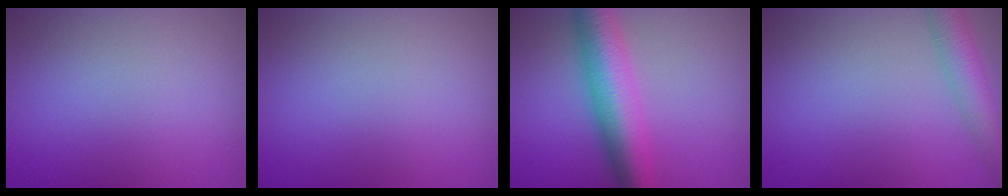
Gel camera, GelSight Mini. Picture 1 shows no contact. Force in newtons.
{"total": 0.0}
{"total": 7.6, "press": 7.6, "slide": 0.0}
{"total": 4.9, "press": 4.9, "slide": 0.2}